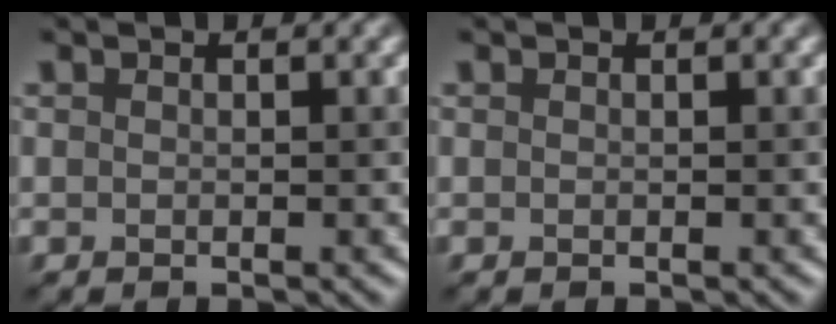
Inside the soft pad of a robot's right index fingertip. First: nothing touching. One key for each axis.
{"total": 0.0}